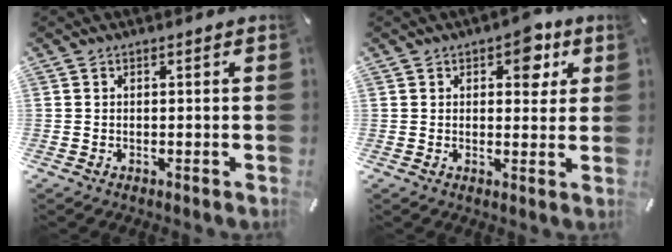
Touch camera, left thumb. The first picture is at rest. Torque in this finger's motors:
{"motor_torque": [1.35, 0.84, 0.88, -0.42, 0.23]}